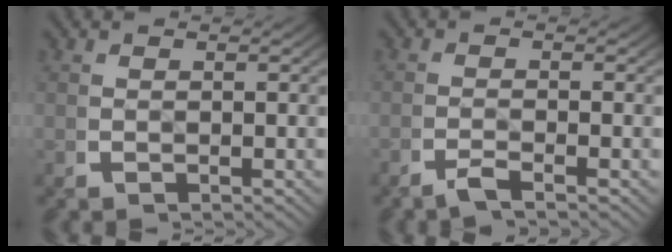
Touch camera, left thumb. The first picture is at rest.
{"total": 1.7, "force": [-1.3, 0.1, 1.1], "torque": [-0.022, -0.001, -0.032]}